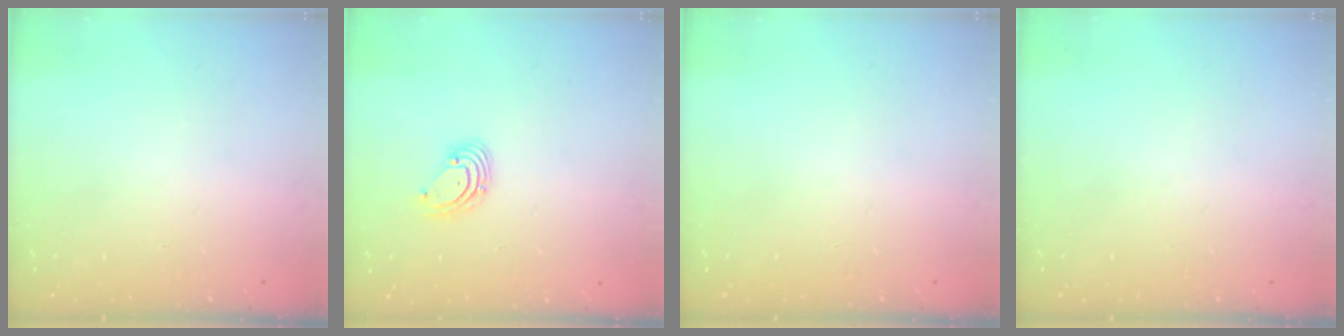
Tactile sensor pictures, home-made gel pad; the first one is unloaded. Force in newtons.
{"total": 2.6, "press": 2.6, "slide": 0.1}
{"total": 0.0}
{"total": 0.0}